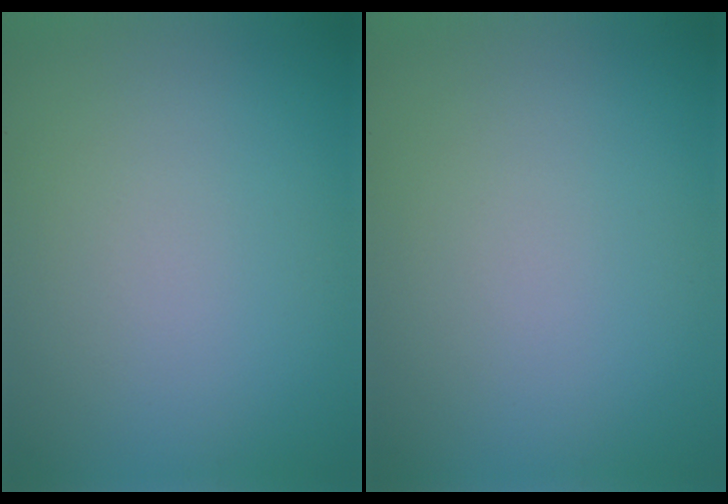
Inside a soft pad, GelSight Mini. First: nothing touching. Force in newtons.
{"total": 0.0}